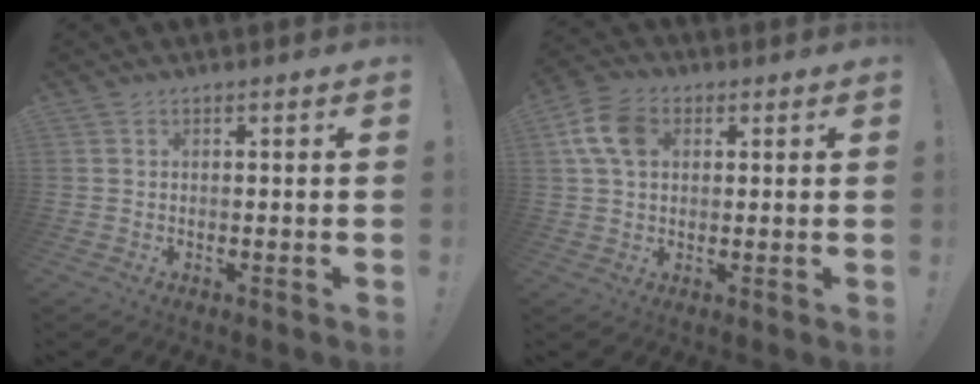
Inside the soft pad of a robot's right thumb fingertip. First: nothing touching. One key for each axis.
{"total": 10.2, "fx": 2.8, "fy": 7.1, "fz": 6.8, "tx": -0.127, "ty": 0.008, "tz": 0.057}